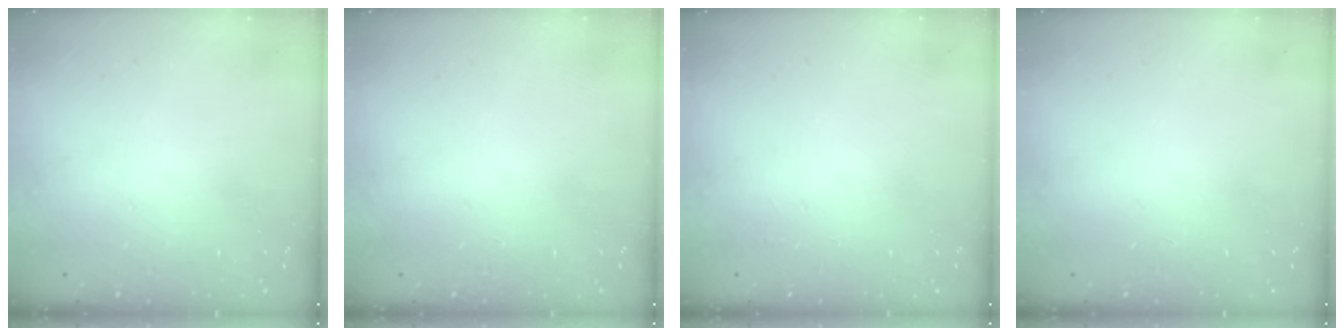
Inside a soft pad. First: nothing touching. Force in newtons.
{"total": 0.0}
{"total": 5.0, "press": 5.0, "slide": 0.5}
{"total": 0.0}